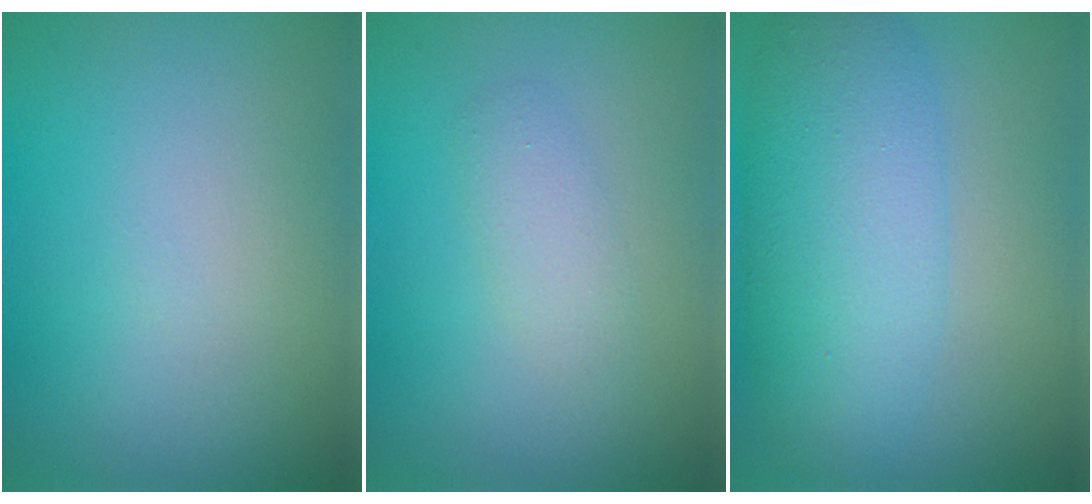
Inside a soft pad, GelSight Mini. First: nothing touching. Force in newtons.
{"total": 2.4, "press": 2.4, "slide": 0.2}
{"total": 7.1, "press": 7.1, "slide": 0.1}